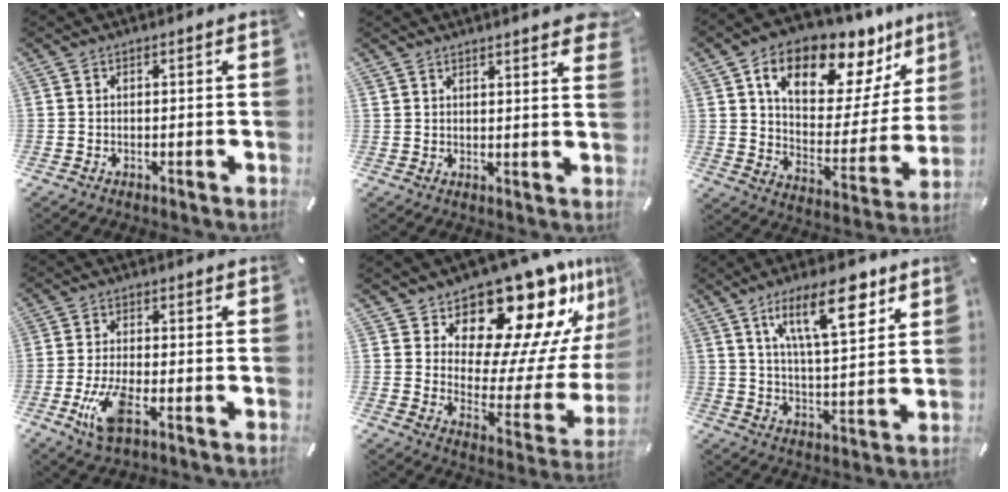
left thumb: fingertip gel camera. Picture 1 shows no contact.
{"total": 3.6, "force": [3.2, 0.5, 1.4], "torque": [-0.020, -0.020, 0.057]}
{"total": 15.8, "force": [10.8, 8.5, 7.6], "torque": [-0.115, -0.083, 0.181]}
{"total": 8.6, "force": [-3.0, 3.3, 7.3], "torque": [-0.161, -0.005, -0.053]}
{"total": 20.8, "force": [16.5, 8.5, 9.3], "torque": [-0.118, -0.151, 0.274]}
{"total": 16.4, "force": [8.7, 6.3, 12.4], "torque": [-0.190, -0.031, 0.141]}